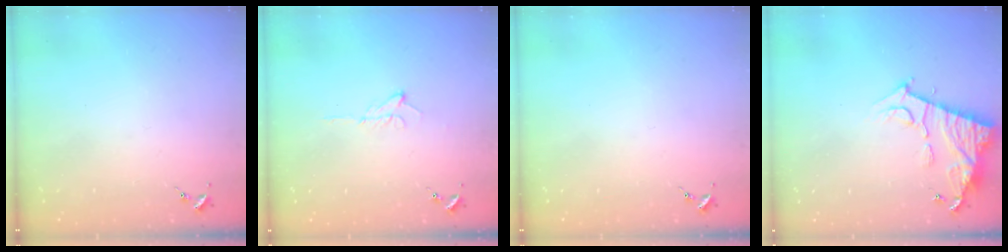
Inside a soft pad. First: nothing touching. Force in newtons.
{"total": 6.5, "press": 6.5, "slide": 0.8}
{"total": 0.0}
{"total": 11.7, "press": 11.6, "slide": 0.8}